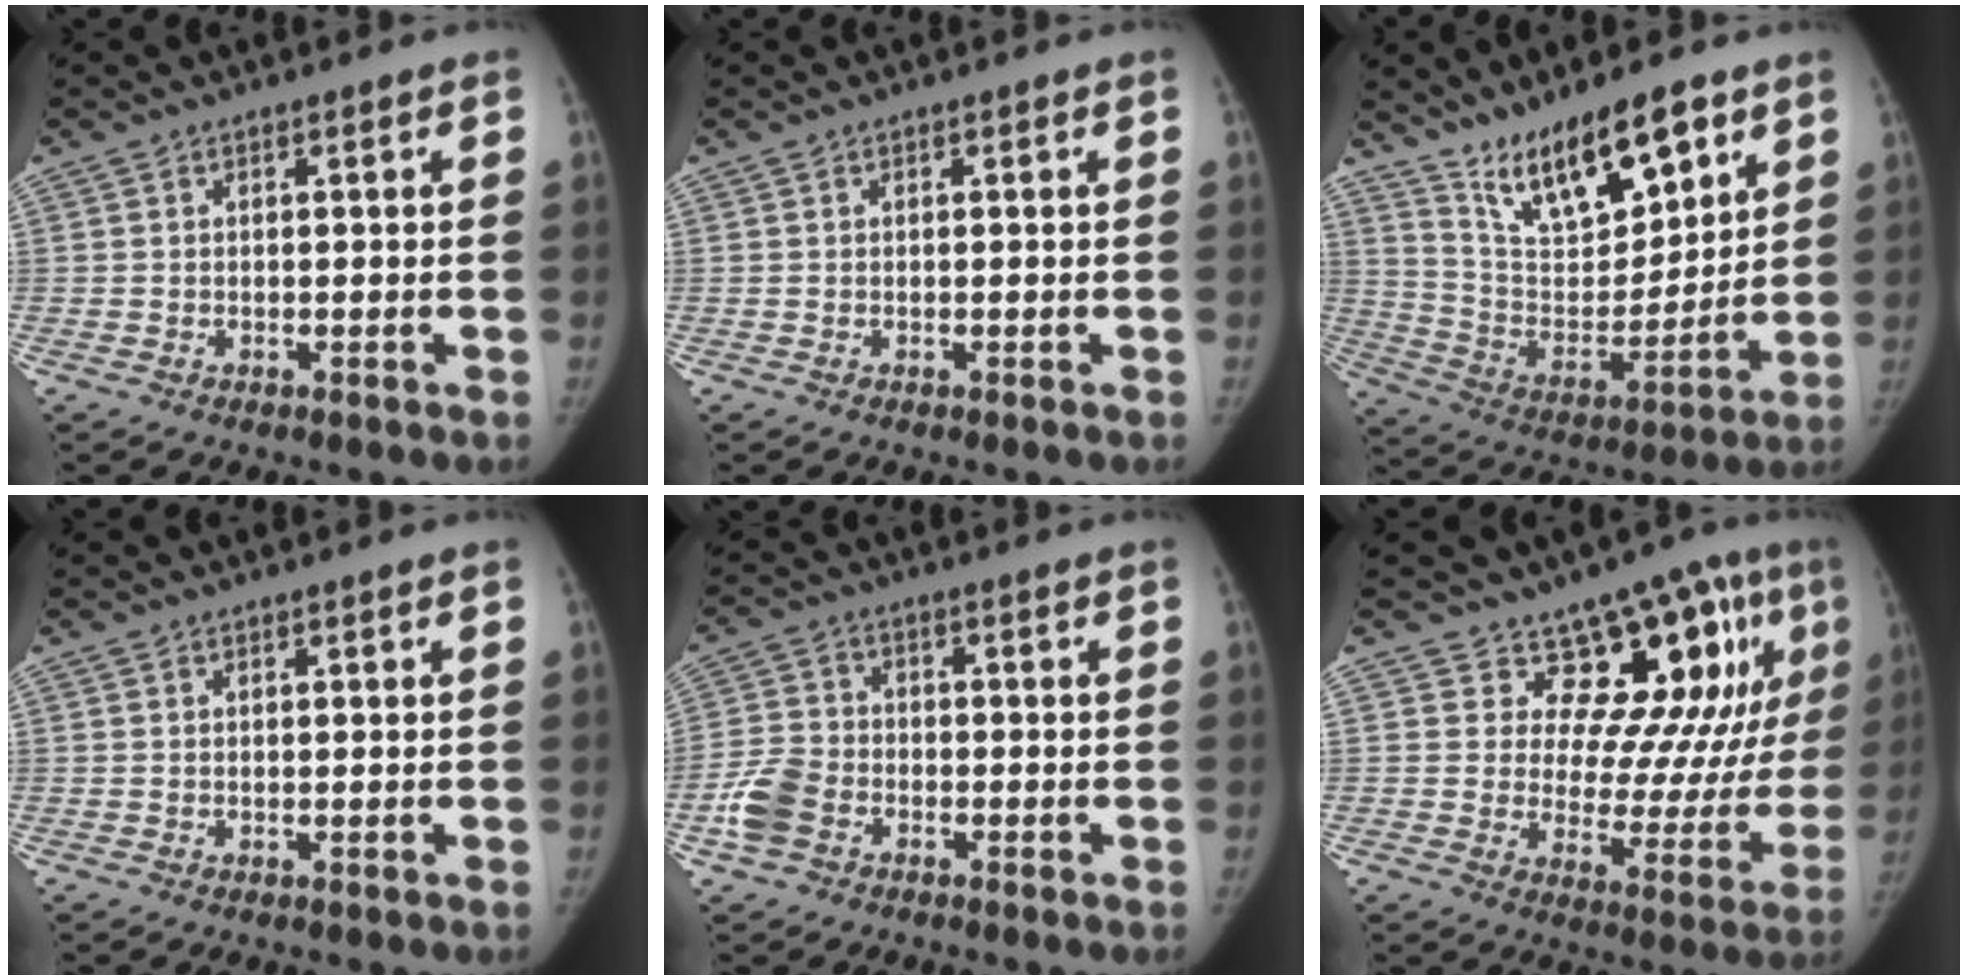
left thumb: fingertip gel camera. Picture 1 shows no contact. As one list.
[{"total": 0.0}, {"total": 17.0, "force": [11.5, 6.4, 10.8], "torque": [-0.136, -0.069, 0.215]}, {"total": 0.0}, {"total": 6.8, "force": [-3.0, 5.0, 3.6], "torque": [-0.076, 0.015, -0.061]}, {"total": 15.8, "force": [9.6, 7.4, 10.2], "torque": [-0.075, -0.060, 0.122]}]